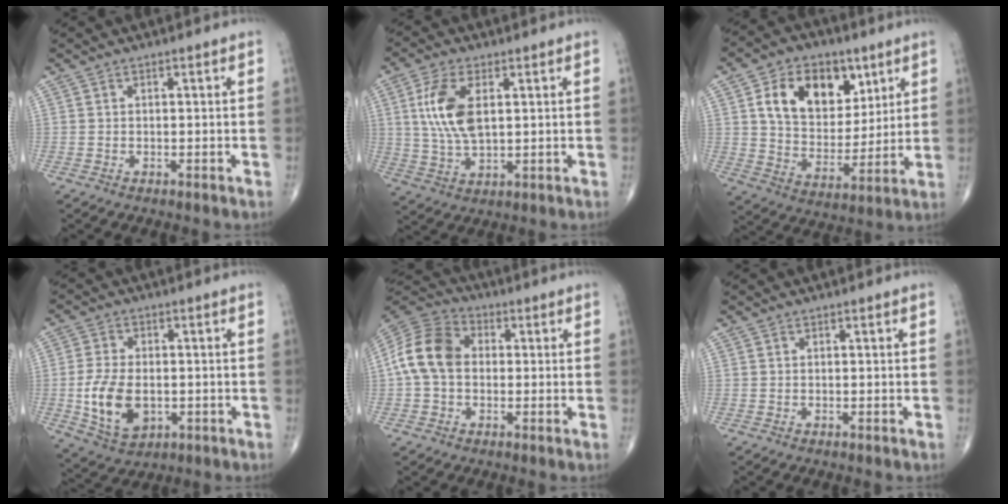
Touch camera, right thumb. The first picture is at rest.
{"total": 10.3, "force": [2.3, 5.0, 8.7], "torque": [-0.181, -0.007, 0.048]}
{"total": 17.2, "force": [6.8, 11.6, 10.6], "torque": [-0.132, -0.026, 0.126]}
{"total": 11.0, "force": [-1.8, 7.0, 8.4], "torque": [-0.153, -0.004, -0.021]}
{"total": 11.6, "force": [0.2, 8.5, 7.9], "torque": [-0.149, 0.033, -0.008]}
{"total": 0.0}